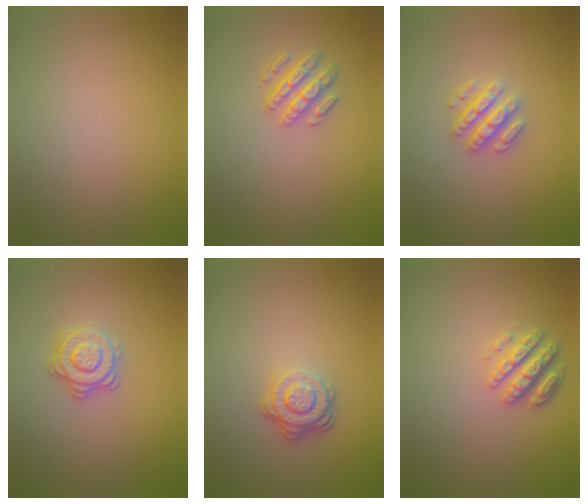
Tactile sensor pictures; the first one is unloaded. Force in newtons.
{"total": 2.6, "press": 2.6, "slide": 0.5}
{"total": 3.3, "press": 2.5, "slide": 2.2}
{"total": 2.8, "press": 2.6, "slide": 1.0}
{"total": 3.6, "press": 2.6, "slide": 2.5}
{"total": 3.8, "press": 3.0, "slide": 2.2}